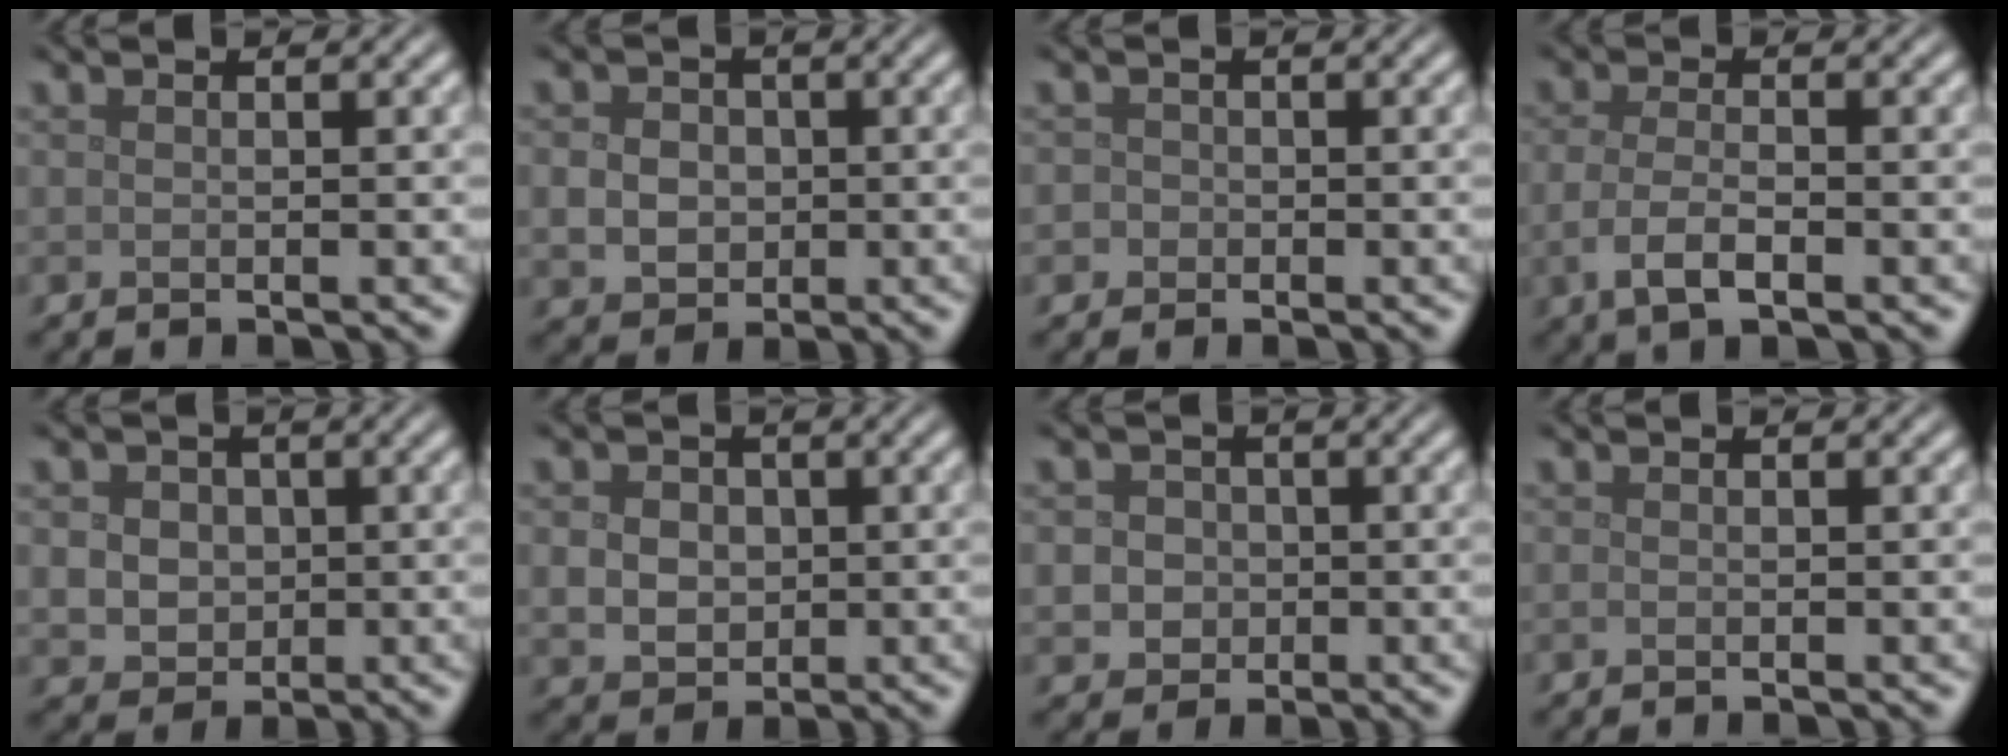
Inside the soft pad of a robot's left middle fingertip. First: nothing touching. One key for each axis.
{"total": 4.6, "fx": 0.1, "fy": 4.0, "fz": 2.4, "tx": -0.035, "ty": 0.014, "tz": -0.014}
{"total": 1.3, "fx": -0.2, "fy": 1.3, "fz": 0.3, "tx": 0.006, "ty": 0.003, "tz": -0.010}
{"total": 3.3, "fx": -1.1, "fy": 1.3, "fz": 2.8, "tx": -0.062, "ty": -0.006, "tz": -0.025}
{"total": 5.1, "fx": 0.8, "fy": 4.4, "fz": 2.6, "tx": -0.040, "ty": 0.022, "tz": 0.001}
{"total": 4.4, "fx": 0.4, "fy": 3.7, "fz": 2.3, "tx": -0.039, "ty": 0.014, "tz": -0.008}
{"total": 4.1, "fx": 0.0, "fy": 3.8, "fz": 1.5, "tx": -0.008, "ty": 0.024, "tz": -0.014}
{"total": 0.0}